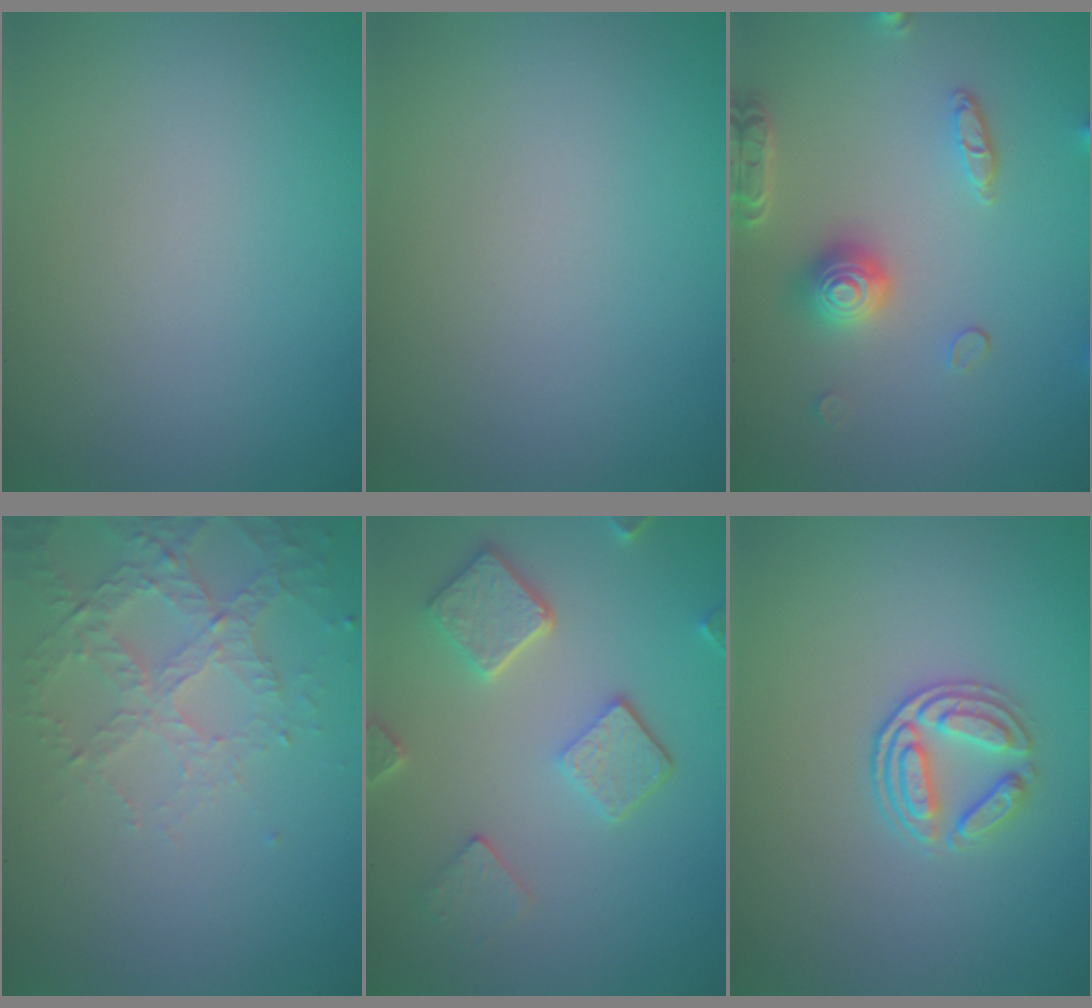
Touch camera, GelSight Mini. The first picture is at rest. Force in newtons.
{"total": 0.0}
{"total": 4.0, "press": 3.5, "slide": 2.1}
{"total": 4.1, "press": 3.1, "slide": 2.8}
{"total": 4.9, "press": 3.8, "slide": 3.2}
{"total": 2.6, "press": 2.1, "slide": 1.6}